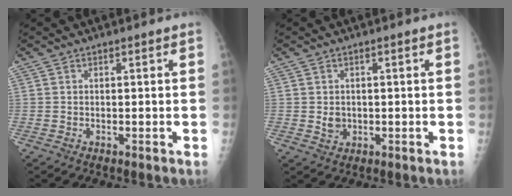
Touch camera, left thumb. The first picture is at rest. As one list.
[{"total": 2.6, "force": [-0.1, 2.2, 1.4], "torque": [-0.011, 0.001, 0.004]}]